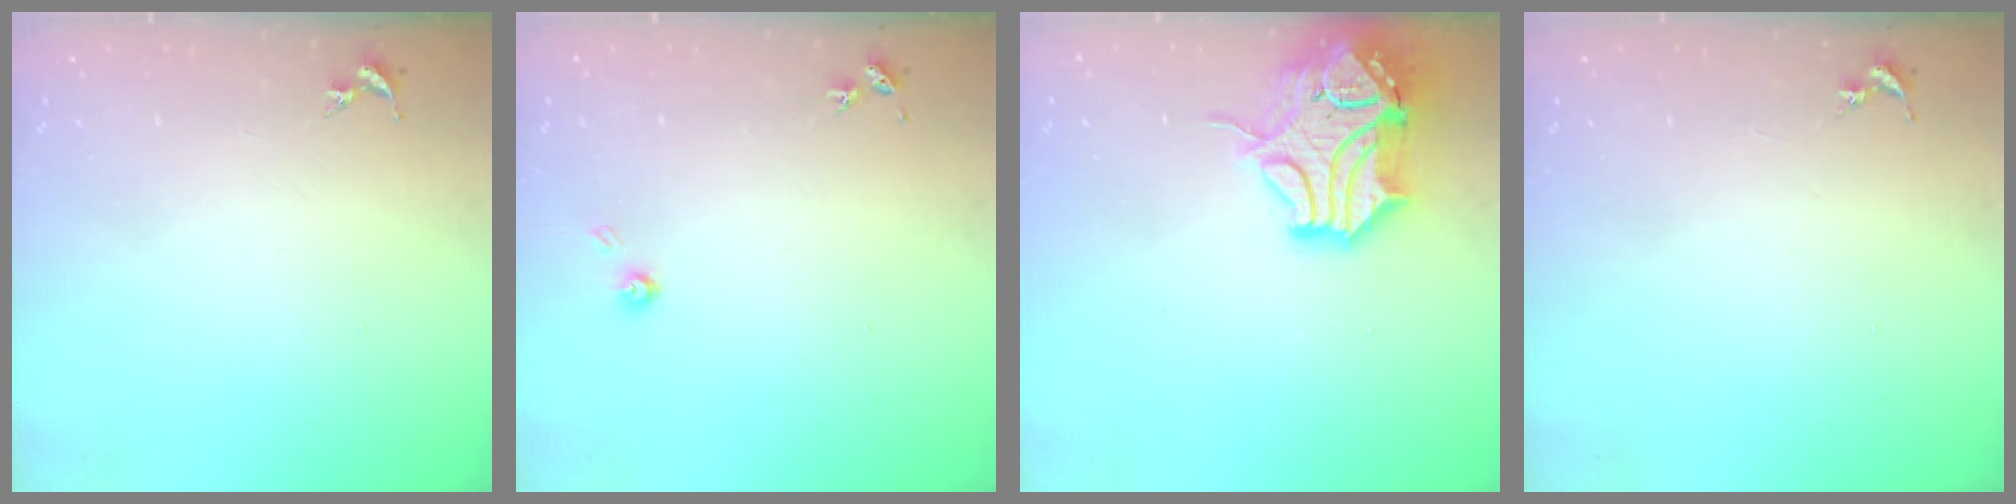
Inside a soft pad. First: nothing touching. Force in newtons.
{"total": 3.3, "press": 3.3, "slide": 0.2}
{"total": 17.2, "press": 17.1, "slide": 2.0}
{"total": 0.0}